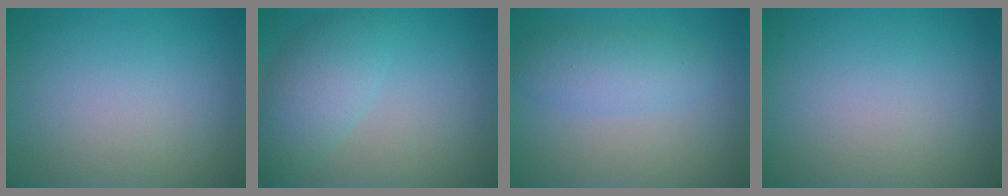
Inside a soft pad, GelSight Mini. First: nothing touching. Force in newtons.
{"total": 4.3, "press": 4.3, "slide": 0.1}
{"total": 3.3, "press": 3.2, "slide": 0.1}
{"total": 0.0}